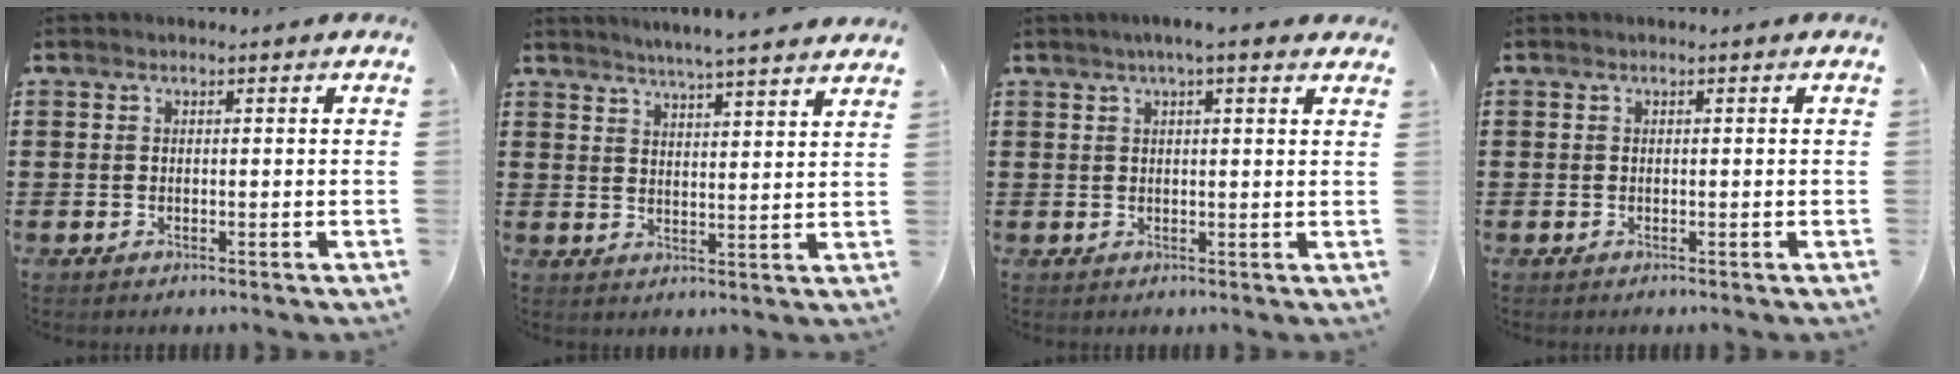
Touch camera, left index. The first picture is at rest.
{"total": 4.1, "force": [3.9, -0.9, 0.8], "torque": [-0.030, -0.021, 0.068]}
{"total": 2.8, "force": [2.0, 0.0, 2.0], "torque": [-0.044, 0.004, 0.035]}
{"total": 0.0}